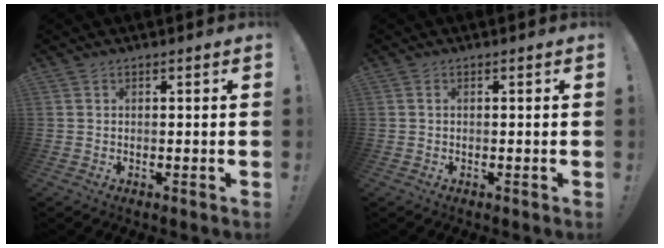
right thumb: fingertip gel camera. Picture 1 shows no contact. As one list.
[{"total": 0.0}]